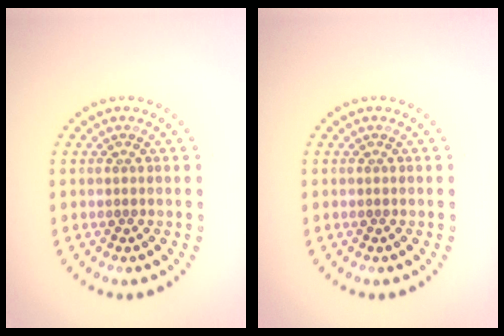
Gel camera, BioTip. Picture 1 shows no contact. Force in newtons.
{"total": 0.0}